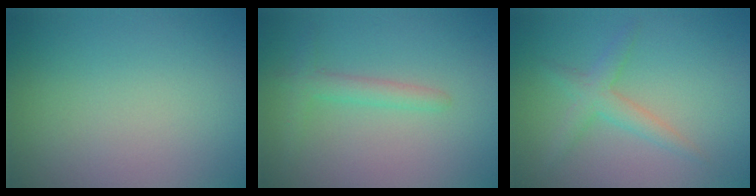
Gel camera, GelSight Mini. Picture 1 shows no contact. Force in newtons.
{"total": 2.0, "press": 1.9, "slide": 0.2}
{"total": 2.2, "press": 2.2, "slide": 0.1}